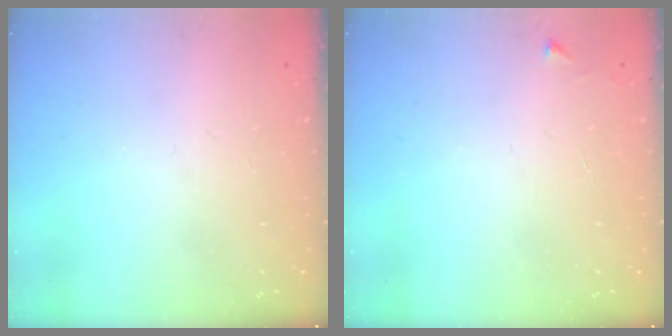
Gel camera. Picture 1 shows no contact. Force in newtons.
{"total": 2.6, "press": 2.6, "slide": 0.3}